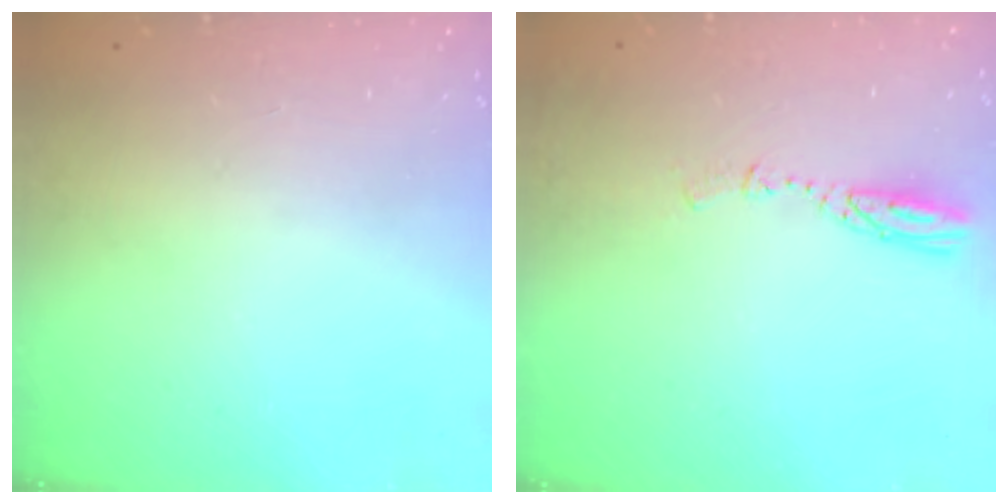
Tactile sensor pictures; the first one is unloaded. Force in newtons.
{"total": 4.0, "press": 3.9, "slide": 0.2}